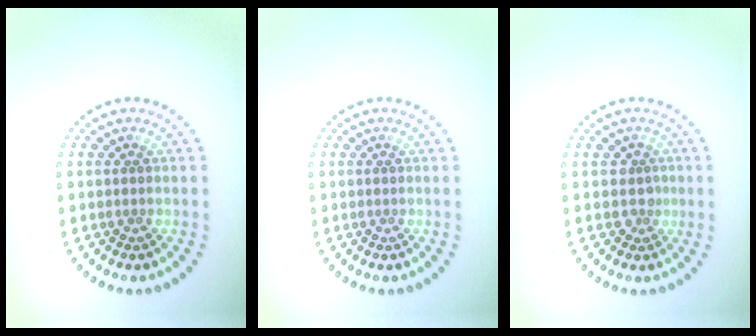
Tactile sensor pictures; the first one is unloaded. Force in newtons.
{"total": 0.0}
{"total": 1.5, "press": 1.1, "slide": 1.0}